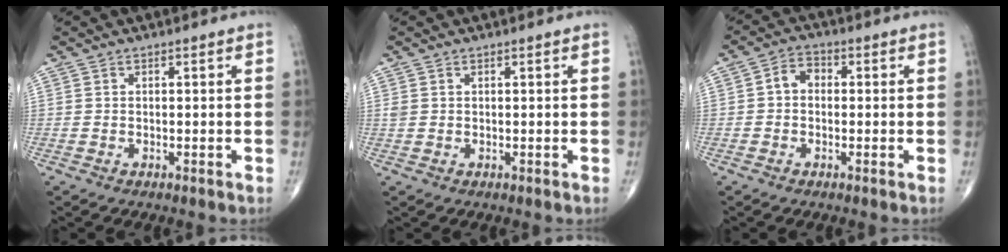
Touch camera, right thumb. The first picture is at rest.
{"total": 0.8, "force": [0.4, 0.6, 0.4], "torque": [-0.007, 0.005, 0.010]}
{"total": 3.9, "force": [-0.1, 3.0, 2.5], "torque": [-0.030, 0.017, -0.012]}